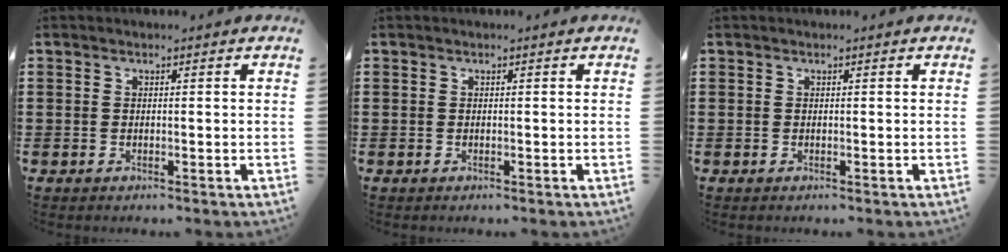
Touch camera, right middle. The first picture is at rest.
{"total": 0.0}
{"total": 0.0}